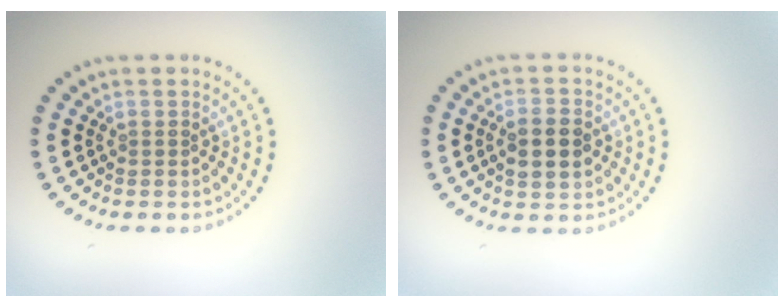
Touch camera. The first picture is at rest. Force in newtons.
{"total": 3.6, "press": 3.6, "slide": 0.2}